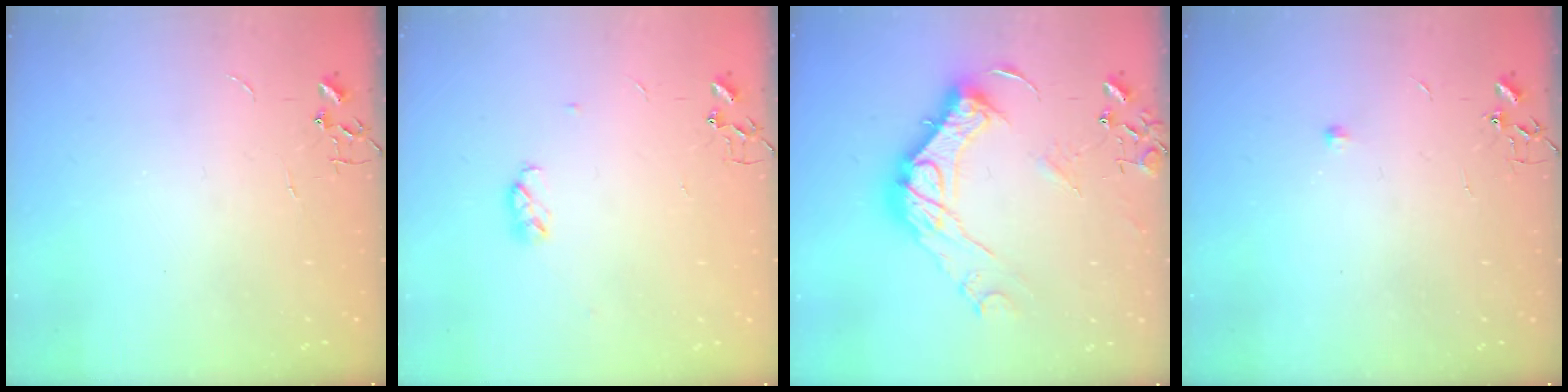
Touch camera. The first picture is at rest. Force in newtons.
{"total": 5.2, "press": 5.1, "slide": 0.7}
{"total": 19.0, "press": 18.9, "slide": 1.6}
{"total": 5.0, "press": 5.0, "slide": 0.7}